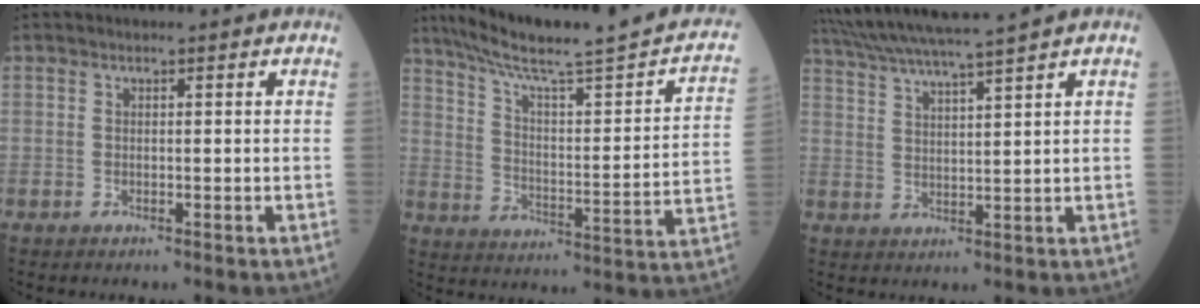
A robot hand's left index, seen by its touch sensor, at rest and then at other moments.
{"total": 23.3, "force": [19.1, 0.9, 13.3], "torque": [-0.201, -0.031, 0.262]}
{"total": 11.0, "force": [9.5, -1.8, 5.1], "torque": [-0.092, 0.014, 0.161]}